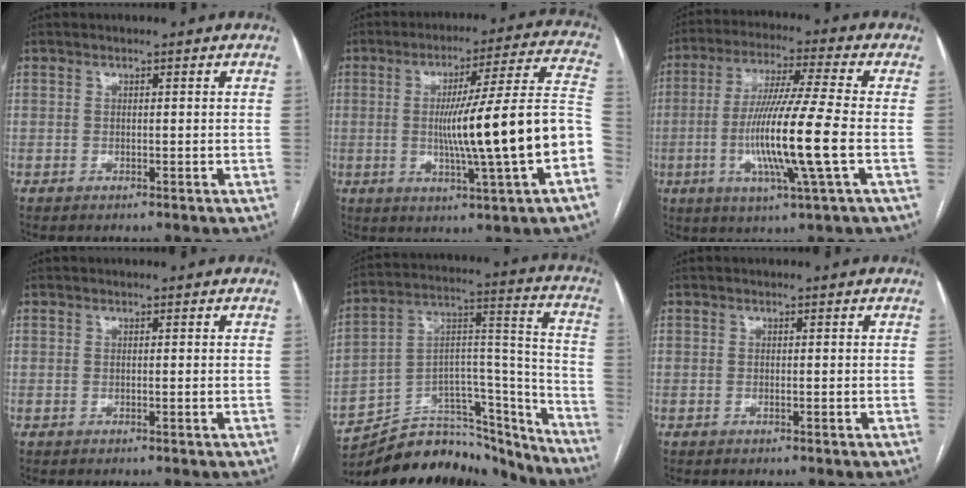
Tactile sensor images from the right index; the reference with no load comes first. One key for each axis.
{"total": 18.8, "fx": -3.2, "fy": -0.7, "fz": 18.5, "tx": -0.247, "ty": 0.018, "tz": -0.048}
{"total": 14.2, "fx": -2.9, "fy": -0.8, "fz": 13.9, "tx": -0.274, "ty": -0.014, "tz": -0.062}
{"total": 0.0}
{"total": 25.1, "fx": -23.0, "fy": 7.0, "fz": 7.0, "tx": -0.101, "ty": 0.047, "tz": -0.346}
{"total": 0.0}